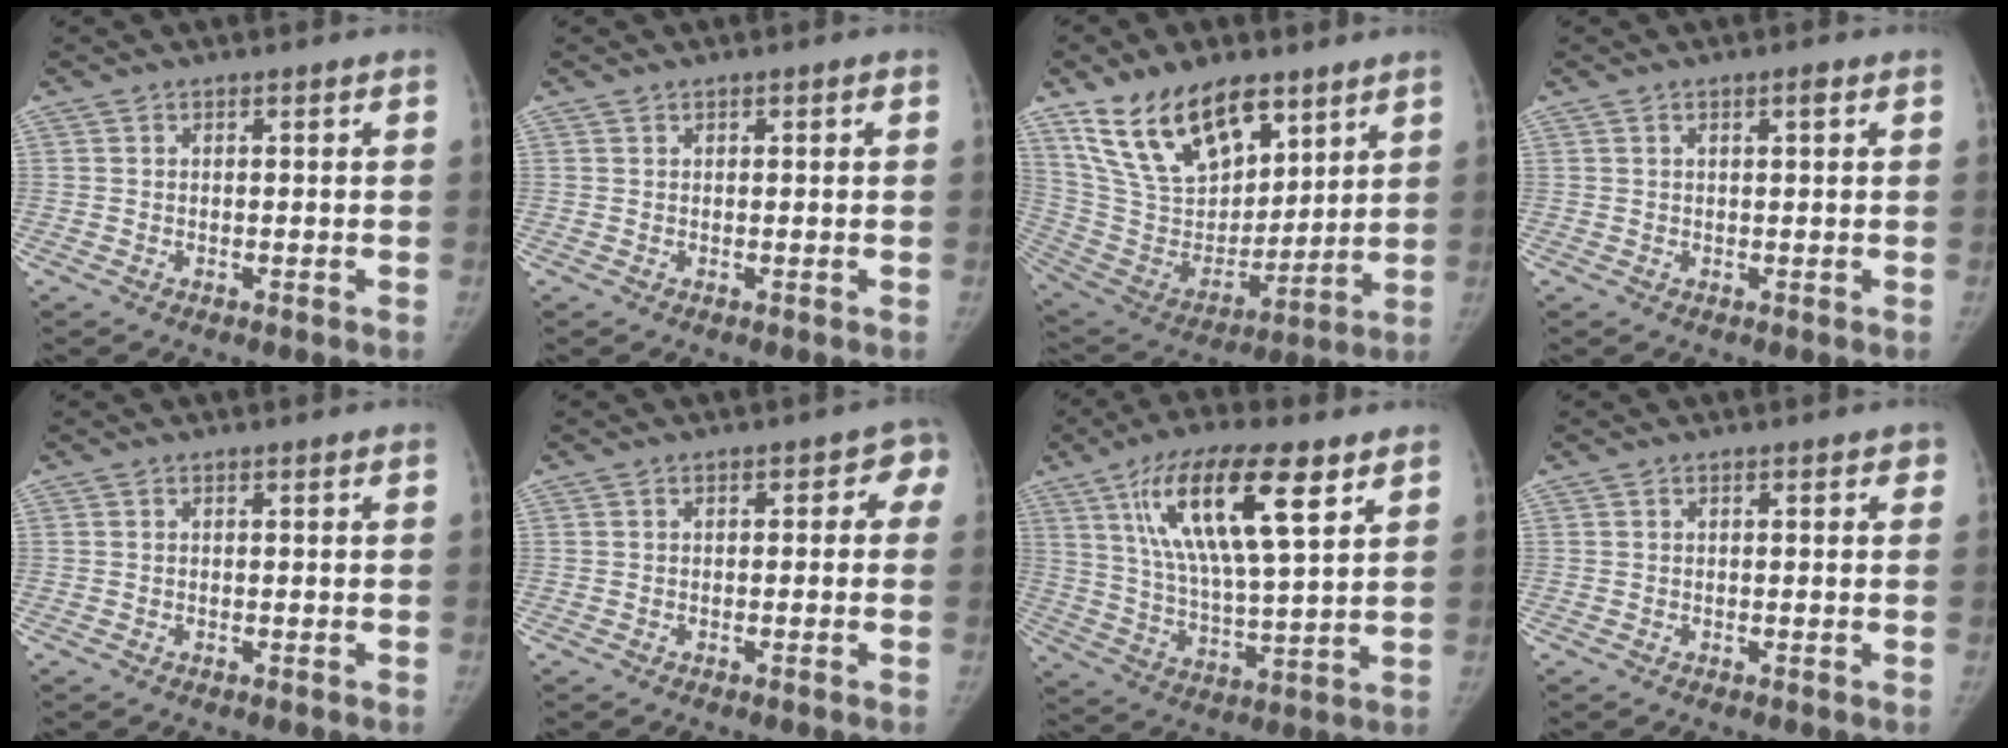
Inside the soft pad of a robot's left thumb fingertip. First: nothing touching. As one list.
[{"total": 0.6, "force": [0.3, 0.3, 0.3], "torque": [0.002, 0.000, 0.005]}, {"total": 21.4, "force": [13.5, 11.1, 12.3], "torque": [-0.178, -0.057, 0.261]}, {"total": 1.6, "force": [0.8, 0.5, 1.3], "torque": [-0.018, 0.000, 0.013]}, {"total": 0.0}, {"total": 3.3, "force": [0.1, 2.4, 2.2], "torque": [0.011, 0.010, -0.012]}, {"total": 19.4, "force": [9.1, 5.7, 16.2], "torque": [-0.278, -0.028, 0.160]}, {"total": 1.0, "force": [0.5, 0.6, 0.7], "torque": [0.005, 0.003, -0.001]}]